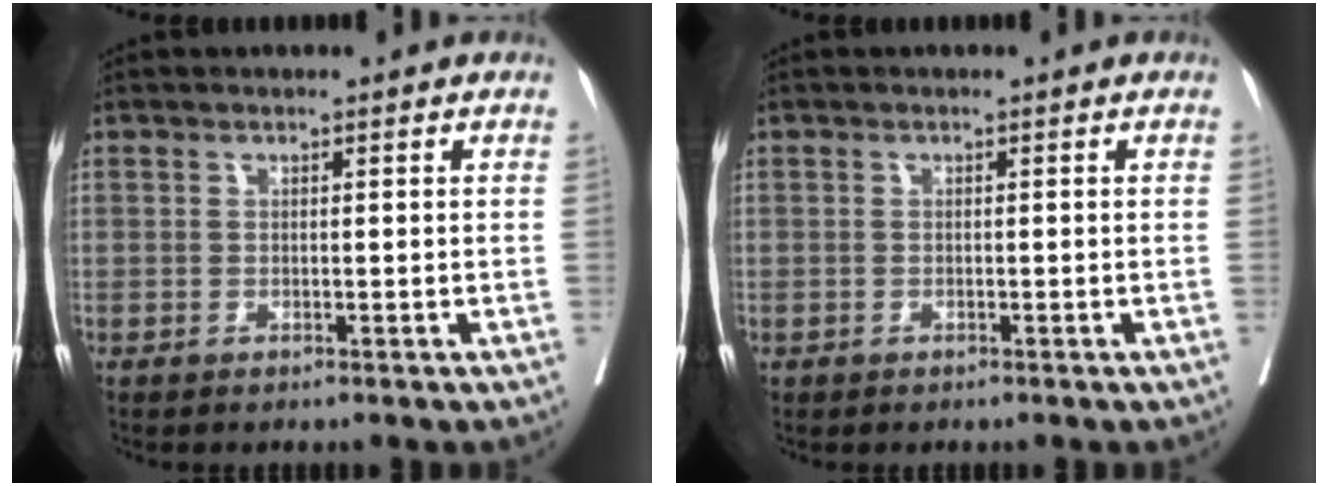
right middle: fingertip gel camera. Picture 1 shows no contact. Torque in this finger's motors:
{"motor_torque": [1.10, -1.04, 0.70, 0.21]}